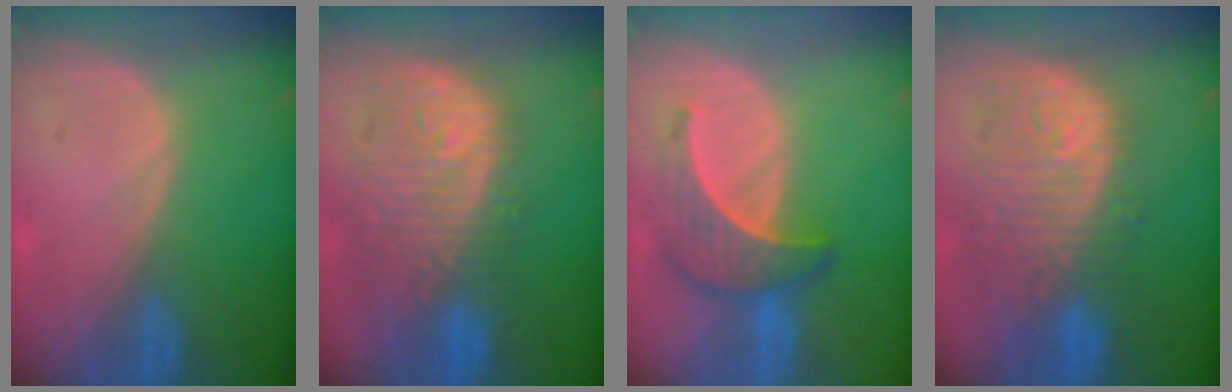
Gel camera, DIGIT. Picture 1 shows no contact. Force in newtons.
{"total": 12.0, "press": 10.7, "slide": 5.4}
{"total": 6.4, "press": 6.3, "slide": 0.7}
{"total": 12.0, "press": 10.7, "slide": 5.4}